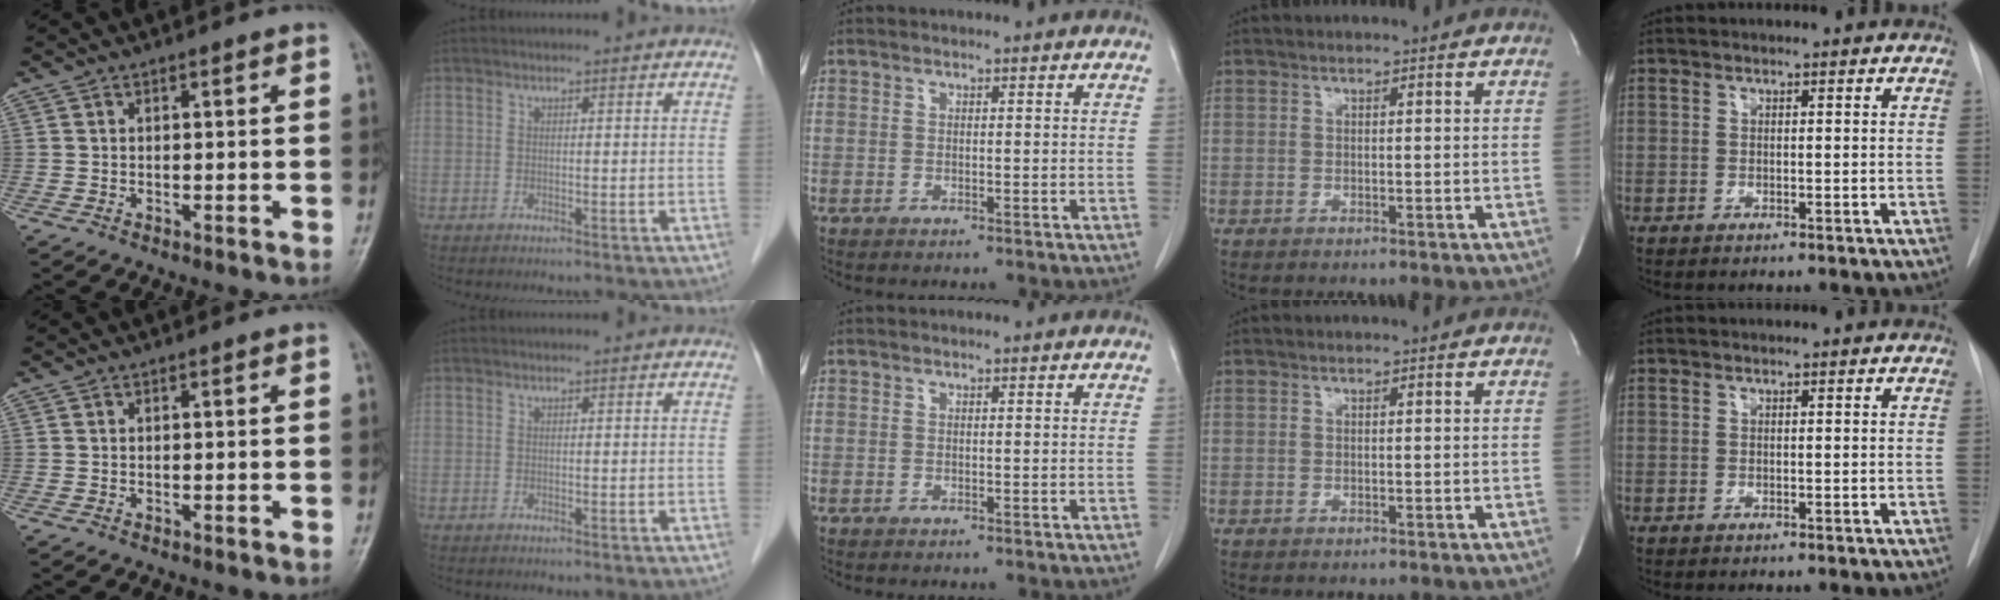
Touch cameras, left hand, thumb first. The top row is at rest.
{}